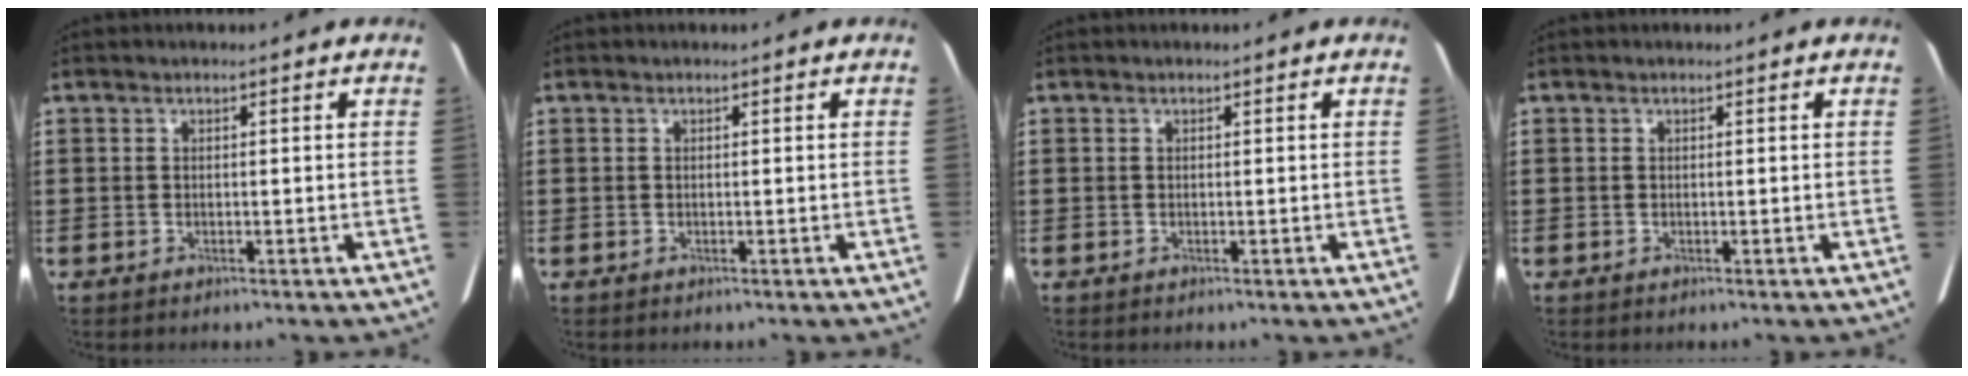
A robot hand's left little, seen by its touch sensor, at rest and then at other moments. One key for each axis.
{"total": 0.0}
{"total": 0.0}
{"total": 0.0}